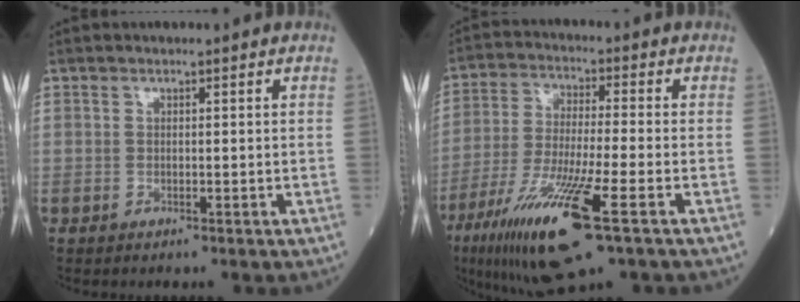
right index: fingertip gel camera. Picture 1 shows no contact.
{"total": 15.6, "force": [-7.8, 0.9, 13.5], "torque": [-0.280, -0.039, -0.138]}